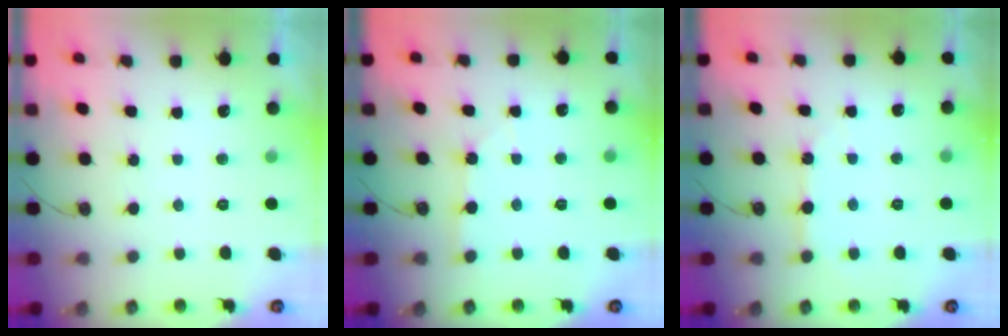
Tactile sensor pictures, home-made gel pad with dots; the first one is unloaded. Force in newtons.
{"total": 2.2, "press": 2.2, "slide": 0.4}
{"total": 4.5, "press": 4.4, "slide": 0.6}